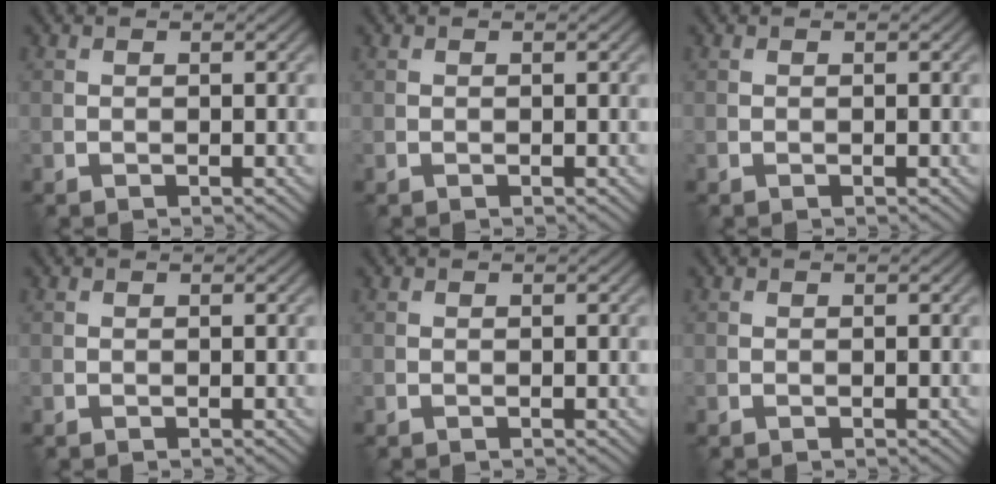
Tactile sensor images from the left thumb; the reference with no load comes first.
{"total": 0.0}
{"total": 0.0}
{"total": 0.0}
{"total": 0.0}
{"total": 0.0}